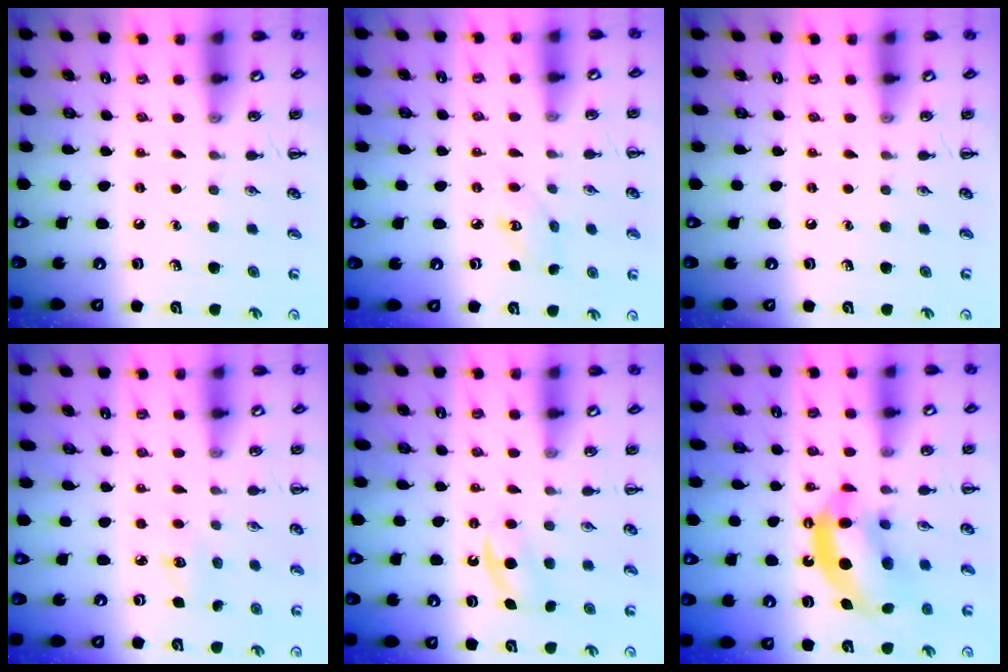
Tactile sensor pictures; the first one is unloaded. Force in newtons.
{"total": 3.0, "press": 2.9, "slide": 0.7}
{"total": 0.0}
{"total": 3.6, "press": 3.5, "slide": 0.9}
{"total": 5.0, "press": 4.7, "slide": 1.5}
{"total": 12.6, "press": 12.1, "slide": 3.4}